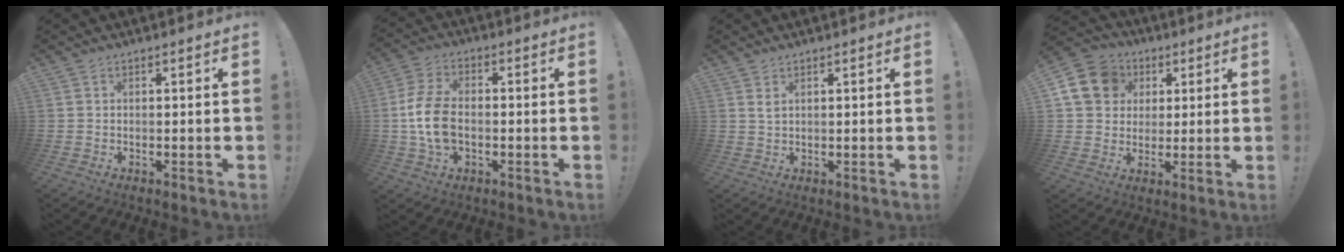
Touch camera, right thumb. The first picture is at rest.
{"total": 12.2, "force": [-1.8, 7.8, 9.2], "torque": [-0.187, 0.006, -0.028]}
{"total": 2.1, "force": [1.2, 0.8, 1.5], "torque": [-0.025, -0.002, 0.021]}
{"total": 14.2, "force": [4.5, 12.1, 5.9], "torque": [-0.074, -0.010, 0.093]}